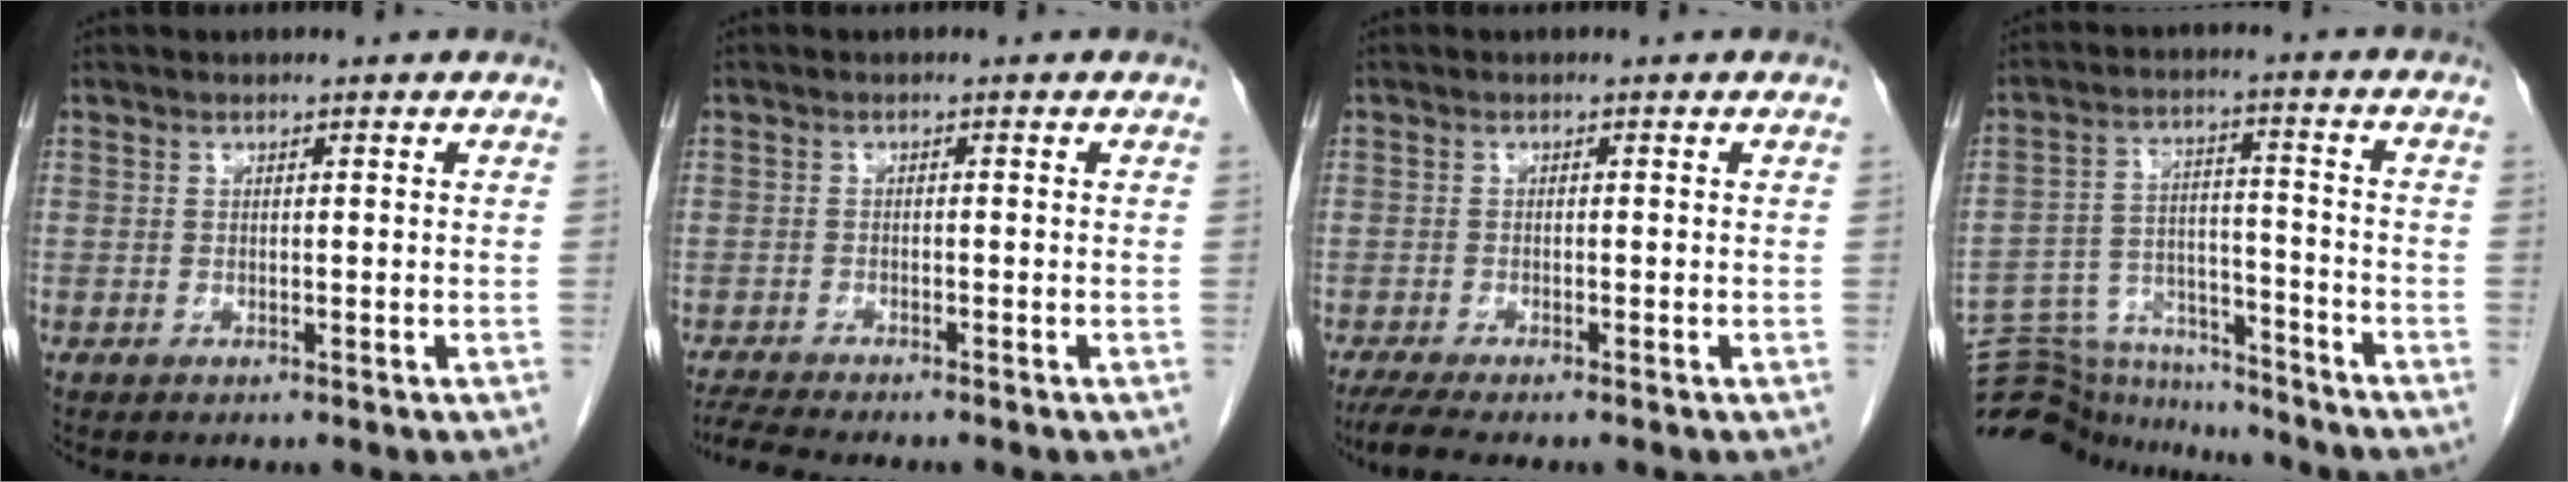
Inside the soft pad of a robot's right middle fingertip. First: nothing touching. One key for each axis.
{"total": 5.0, "fx": -4.6, "fy": -0.1, "fz": 2.0, "tx": -0.037, "ty": -0.015, "tz": -0.077}
{"total": 3.6, "fx": -2.9, "fy": 0.1, "fz": 2.2, "tx": -0.041, "ty": -0.010, "tz": -0.050}
{"total": 16.4, "fx": -15.9, "fy": 3.0, "fz": 2.7, "tx": -0.059, "ty": 0.029, "tz": -0.247}